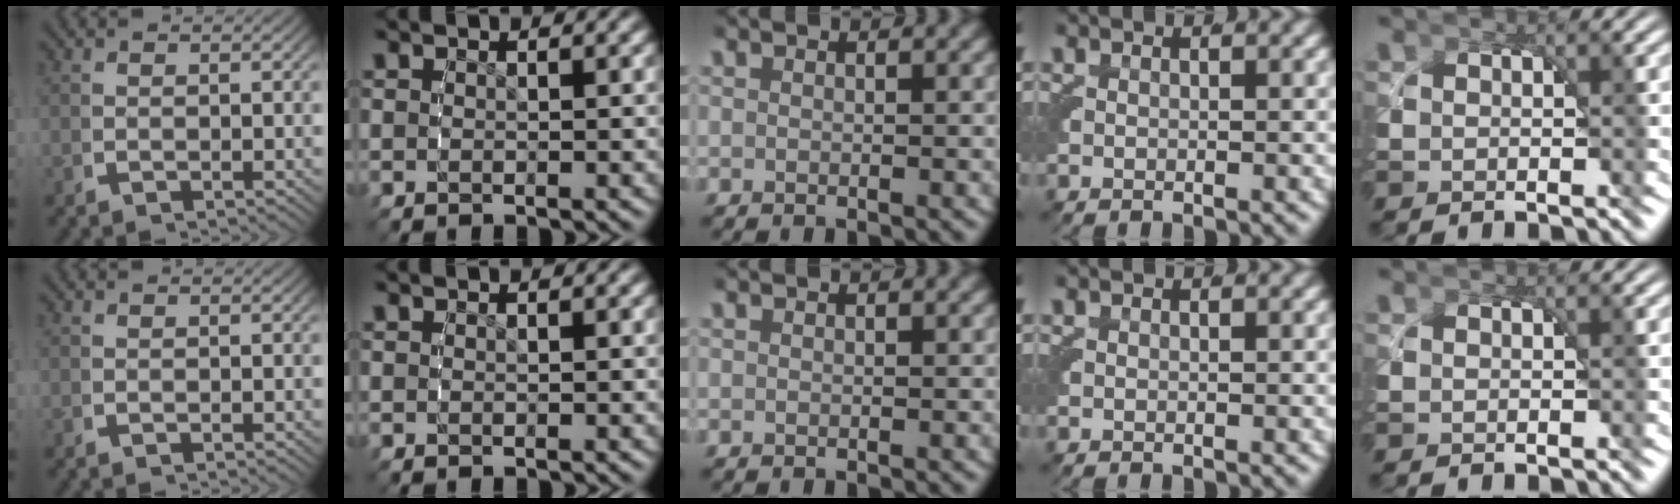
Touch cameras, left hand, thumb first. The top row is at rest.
{}